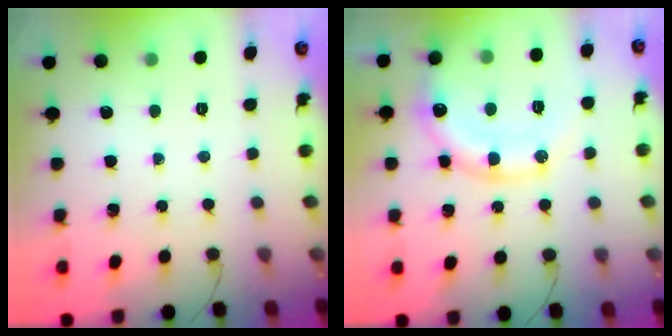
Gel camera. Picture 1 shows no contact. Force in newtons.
{"total": 16.8, "press": 16.7, "slide": 2.2}